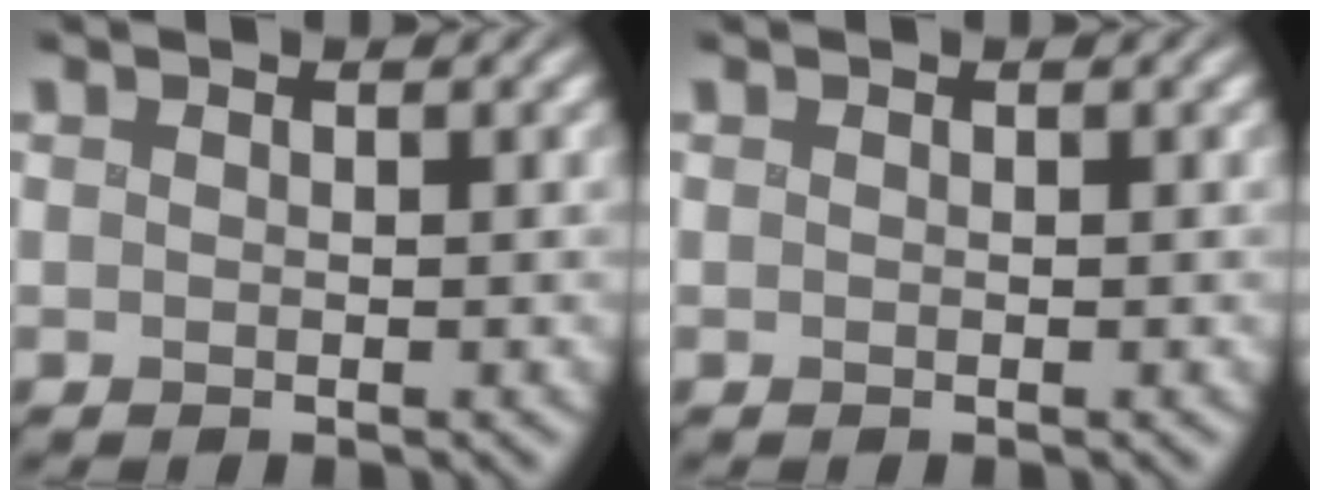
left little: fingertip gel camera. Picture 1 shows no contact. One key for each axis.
{"total": 0.0}